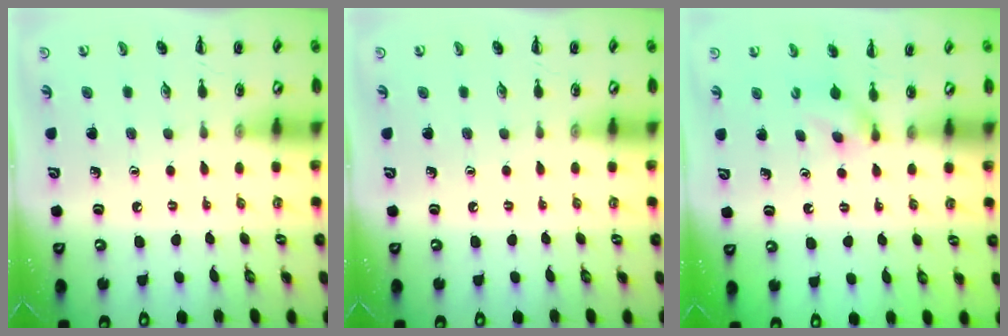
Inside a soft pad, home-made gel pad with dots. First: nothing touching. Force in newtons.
{"total": 0.0}
{"total": 3.5, "press": 3.4, "slide": 0.9}